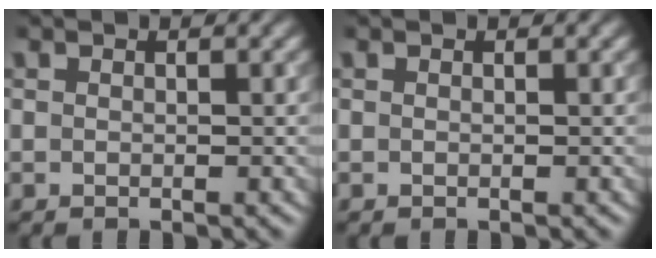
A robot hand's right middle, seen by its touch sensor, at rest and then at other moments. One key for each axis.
{"total": 0.0}